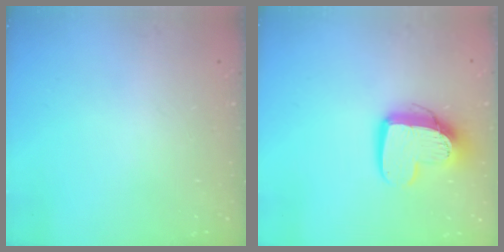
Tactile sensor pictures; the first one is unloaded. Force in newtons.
{"total": 12.9, "press": 12.8, "slide": 1.1}